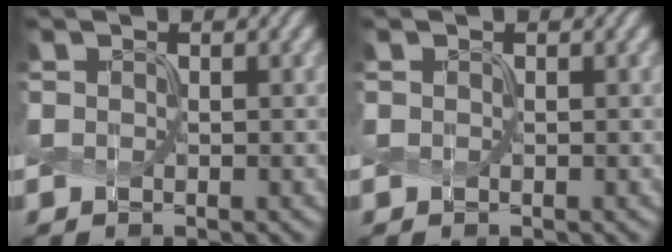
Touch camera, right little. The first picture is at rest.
{"total": 0.0}